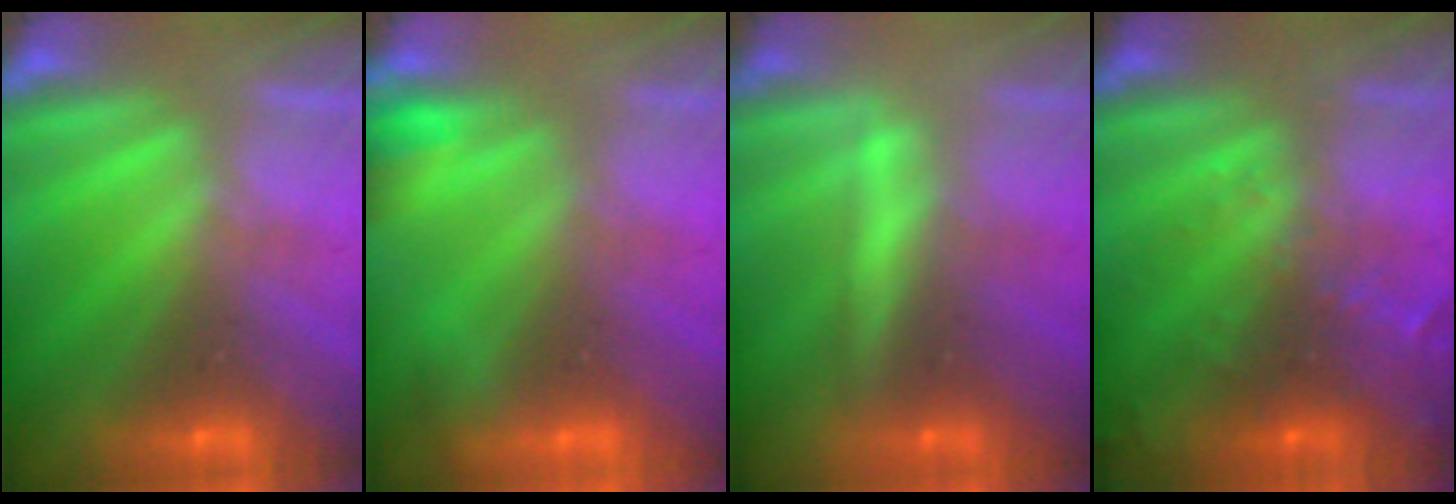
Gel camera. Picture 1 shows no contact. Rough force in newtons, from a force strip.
{"total": 4.8}
{"total": 2.0}
{"total": 10.8}